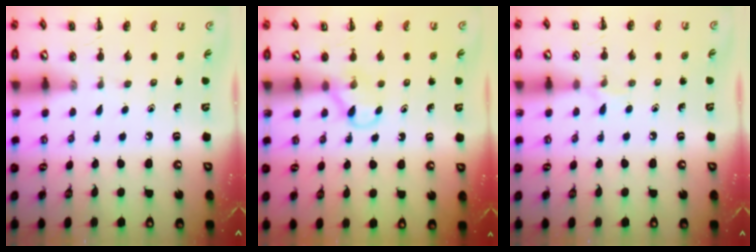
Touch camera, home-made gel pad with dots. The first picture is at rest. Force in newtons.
{"total": 4.1, "press": 4.0, "slide": 1.2}
{"total": 4.5, "press": 4.2, "slide": 1.5}